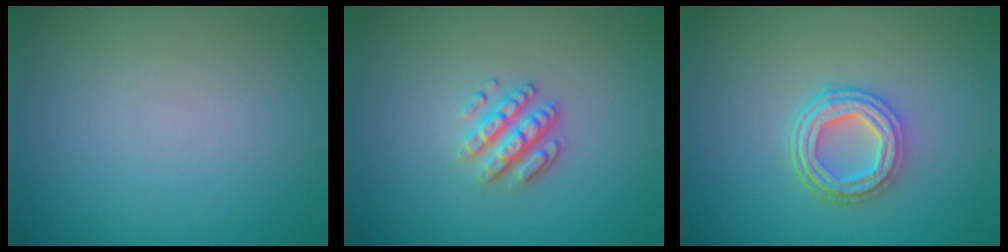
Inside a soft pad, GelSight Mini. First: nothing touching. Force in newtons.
{"total": 3.1, "press": 2.6, "slide": 1.7}
{"total": 4.6, "press": 3.5, "slide": 3.1}